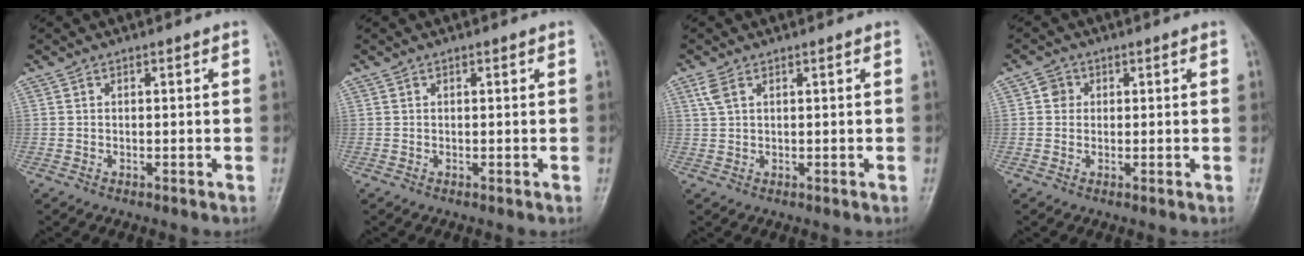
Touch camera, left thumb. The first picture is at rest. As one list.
[{"total": 0.0}, {"total": 2.4, "force": [1.2, 1.2, 1.7], "torque": [-0.044, 0.011, 0.032]}, {"total": 2.2, "force": [0.4, 2.1, 0.7], "torque": [0.002, 0.003, 0.000]}]